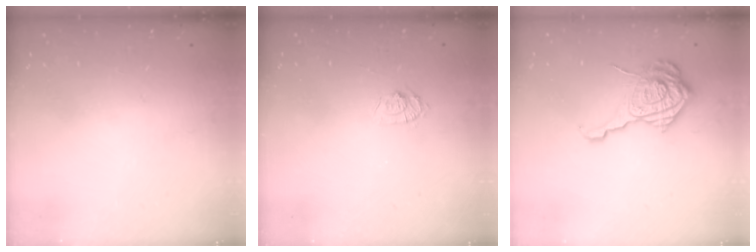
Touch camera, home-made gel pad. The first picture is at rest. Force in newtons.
{"total": 7.1, "press": 7.0, "slide": 0.9}
{"total": 16.1, "press": 16.1, "slide": 1.2}